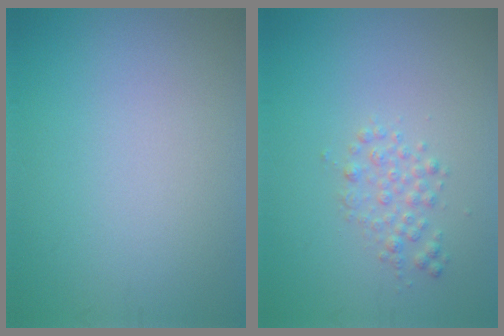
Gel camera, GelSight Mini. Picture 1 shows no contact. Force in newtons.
{"total": 1.7, "press": 1.7, "slide": 0.0}